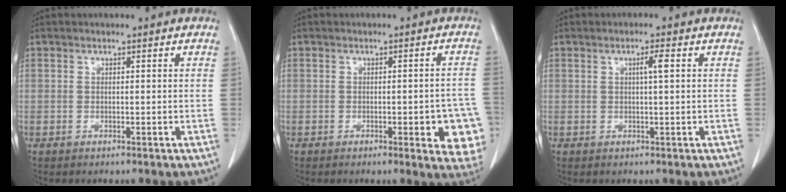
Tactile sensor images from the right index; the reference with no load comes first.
{"total": 8.2, "force": [-2.8, 2.2, 7.4], "torque": [-0.066, 0.003, -0.033]}
{"total": 2.0, "force": [0.5, -0.1, 1.9], "torque": [-0.035, 0.002, 0.008]}